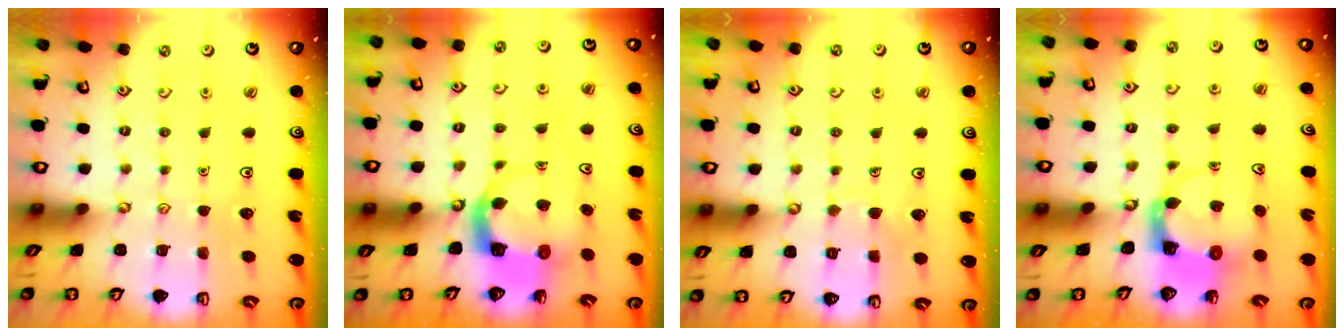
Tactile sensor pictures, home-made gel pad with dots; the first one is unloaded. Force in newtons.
{"total": 5.7, "press": 5.6, "slide": 0.5}
{"total": 5.4, "press": 5.3, "slide": 0.4}
{"total": 4.2, "press": 4.2, "slide": 0.6}